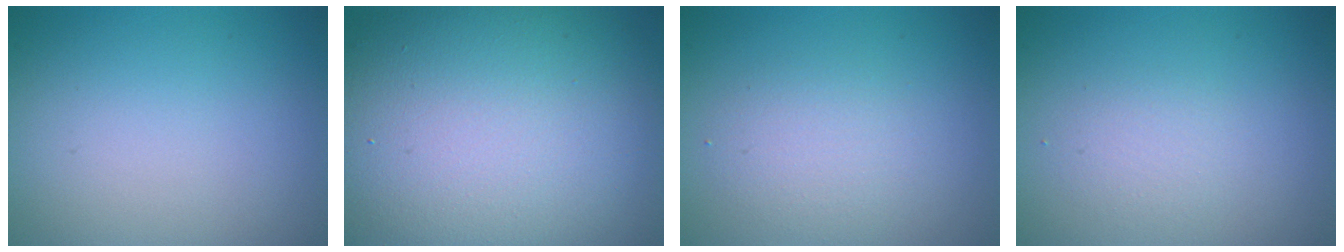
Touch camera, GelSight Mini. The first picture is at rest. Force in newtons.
{"total": 16.8, "press": 16.7, "slide": 1.2}
{"total": 2.4, "press": 2.4, "slide": 0.0}
{"total": 1.4, "press": 1.4, "slide": 0.1}